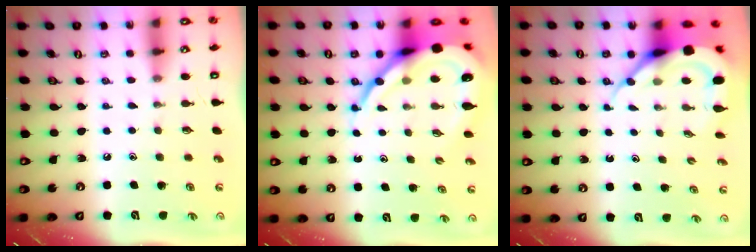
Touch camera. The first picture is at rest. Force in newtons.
{"total": 14.7, "press": 14.6, "slide": 1.7}
{"total": 8.5, "press": 8.4, "slide": 0.9}